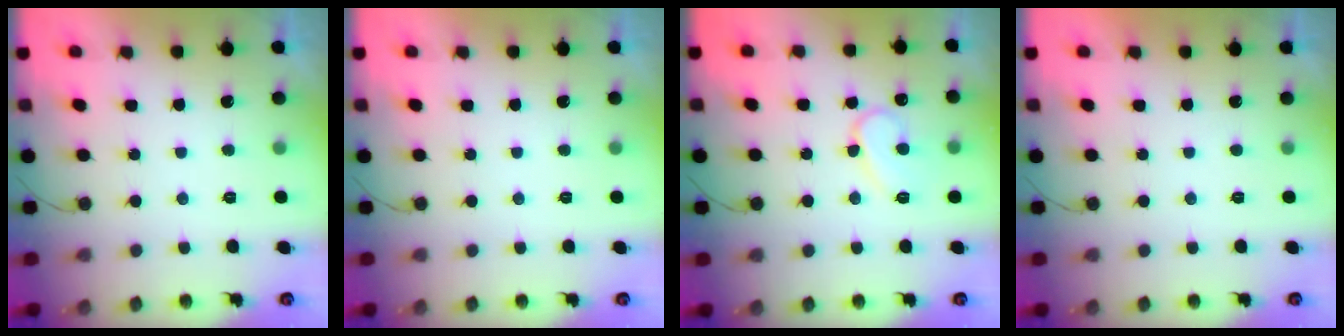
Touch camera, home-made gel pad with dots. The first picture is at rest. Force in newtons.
{"total": 0.0}
{"total": 9.4, "press": 9.4, "slide": 1.0}
{"total": 1.7, "press": 1.7, "slide": 0.0}